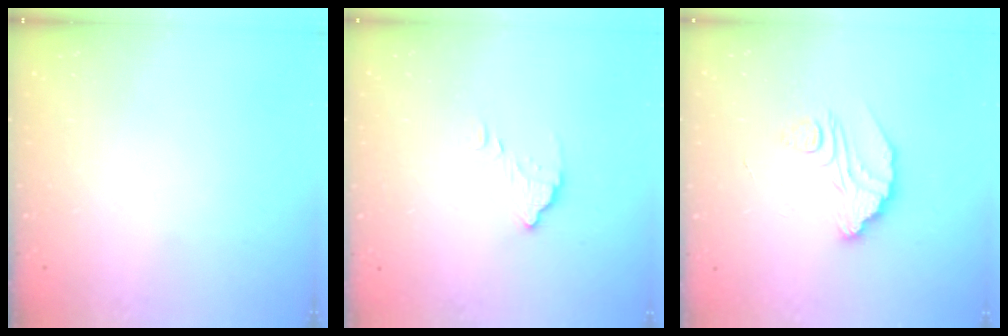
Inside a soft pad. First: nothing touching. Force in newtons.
{"total": 4.8, "press": 4.8, "slide": 0.3}
{"total": 10.4, "press": 10.4, "slide": 0.8}